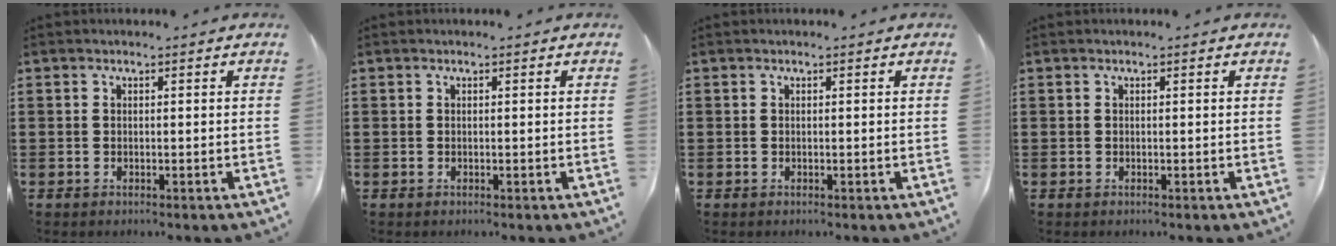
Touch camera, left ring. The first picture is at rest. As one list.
[{"total": 0.0}, {"total": 0.0}, {"total": 0.0}]